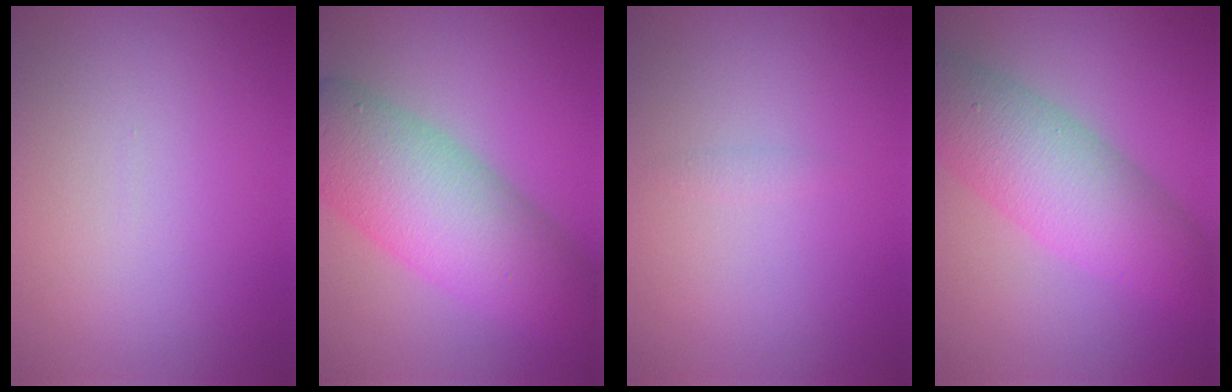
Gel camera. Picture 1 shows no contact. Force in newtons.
{"total": 9.5, "press": 9.5, "slide": 0.1}
{"total": 0.6, "press": 0.6, "slide": 0.0}
{"total": 7.3, "press": 7.3, "slide": 0.1}